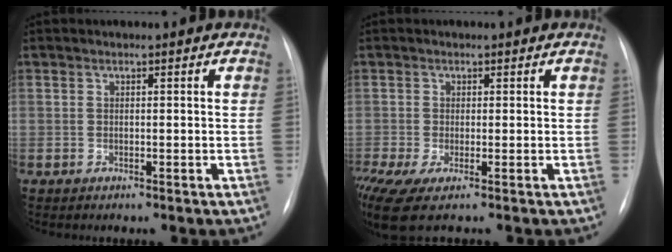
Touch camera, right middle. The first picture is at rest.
{"total": 6.4, "force": [-3.7, 1.4, 5.0], "torque": [-0.101, -0.016, -0.071]}